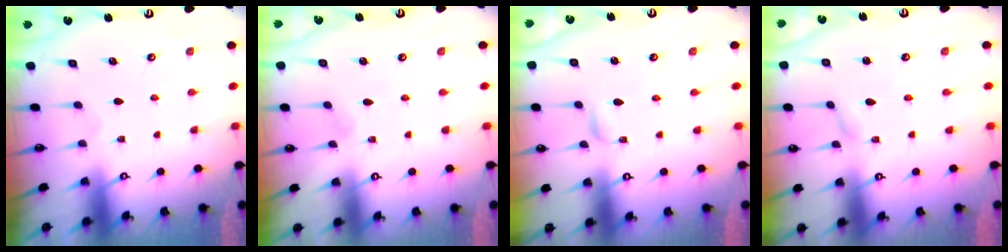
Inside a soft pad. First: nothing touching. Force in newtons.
{"total": 2.4, "press": 2.4, "slide": 0.3}
{"total": 2.0, "press": 2.0, "slide": 0.2}
{"total": 1.7, "press": 1.7, "slide": 0.2}